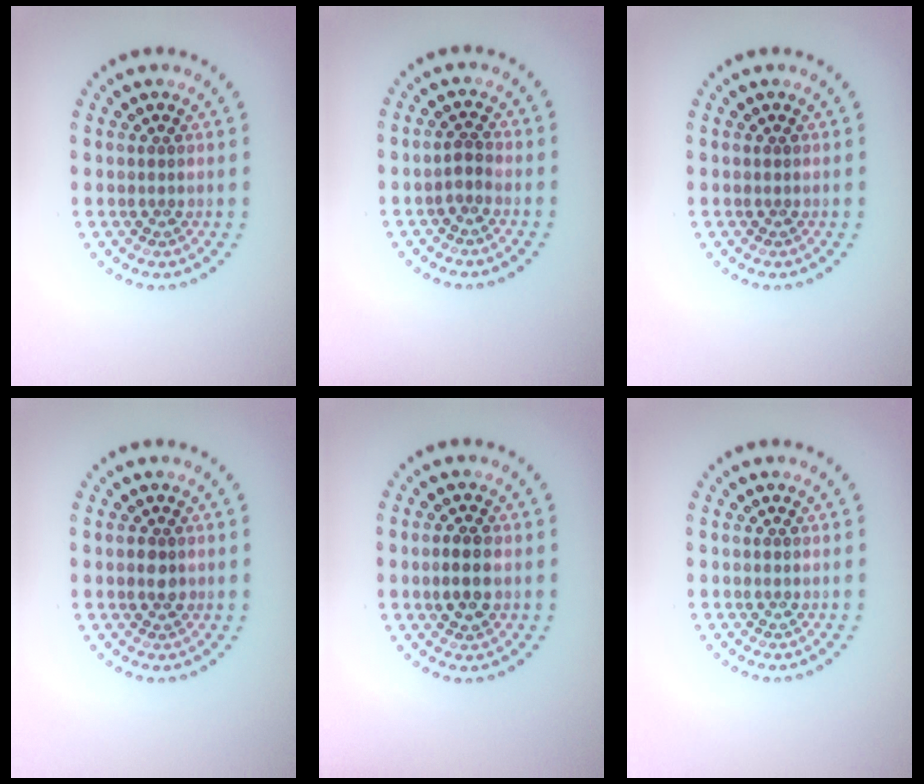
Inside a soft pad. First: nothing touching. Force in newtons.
{"total": 1.1, "press": 0.8, "slide": 0.7}
{"total": 0.0}
{"total": 1.2, "press": 1.2, "slide": 0.2}
{"total": 2.6, "press": 2.6, "slide": 0.1}
{"total": 0.0}